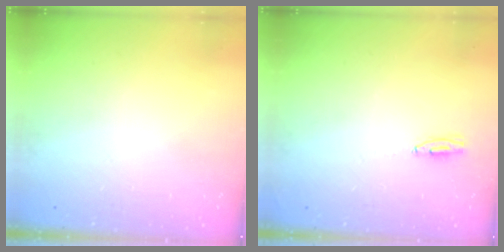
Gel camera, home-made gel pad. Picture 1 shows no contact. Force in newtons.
{"total": 3.5, "press": 3.1, "slide": 1.4}